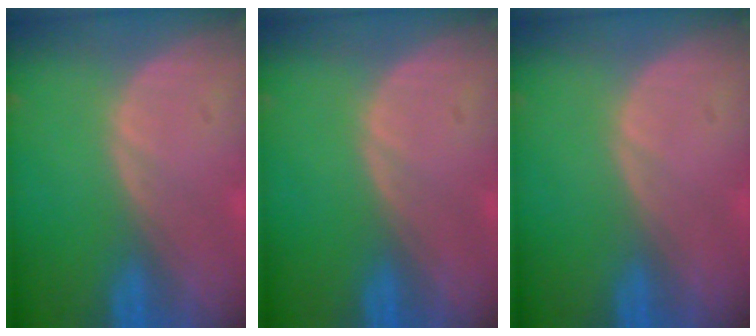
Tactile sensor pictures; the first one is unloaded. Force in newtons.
{"total": 0.0}
{"total": 0.0}